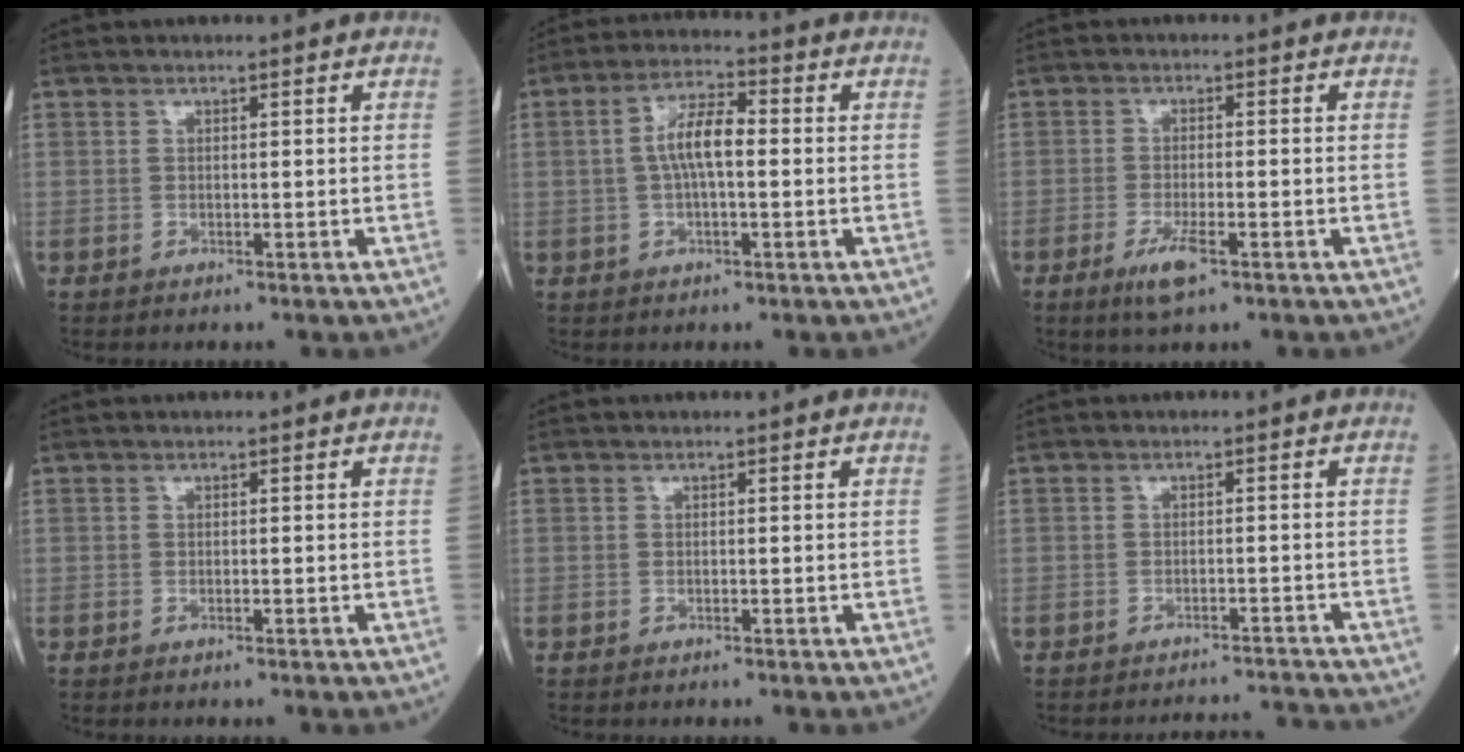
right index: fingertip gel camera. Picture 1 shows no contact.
{"total": 6.4, "force": [0.2, 1.8, 6.1], "torque": [-0.121, 0.018, -0.001]}
{"total": 4.2, "force": [-2.3, 0.7, 3.5], "torque": [-0.070, -0.007, -0.041]}
{"total": 0.0}
{"total": 0.0}
{"total": 5.0, "force": [-4.8, -0.8, -0.9], "torque": [0.012, 0.002, -0.066]}